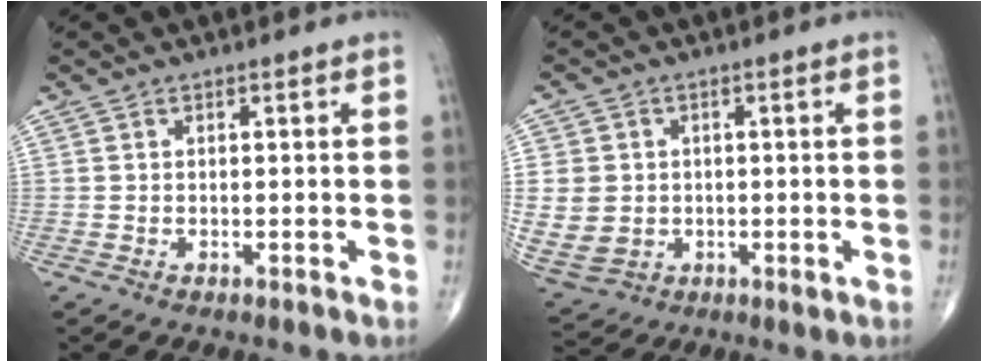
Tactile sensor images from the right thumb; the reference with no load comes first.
{"total": 13.8, "force": [-0.4, 12.1, 6.6], "torque": [-0.174, 0.011, 0.016]}